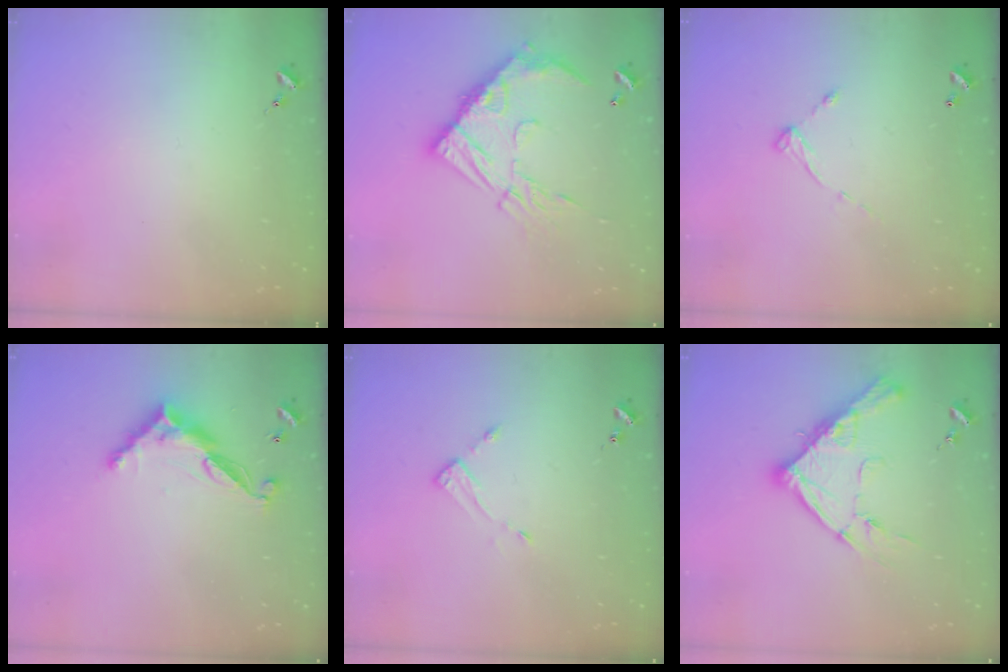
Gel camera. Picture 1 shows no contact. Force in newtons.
{"total": 17.2, "press": 17.2, "slide": 1.3}
{"total": 6.9, "press": 6.9, "slide": 0.5}
{"total": 11.3, "press": 11.3, "slide": 0.3}
{"total": 3.3, "press": 3.2, "slide": 0.3}
{"total": 16.4, "press": 16.3, "slide": 1.4}